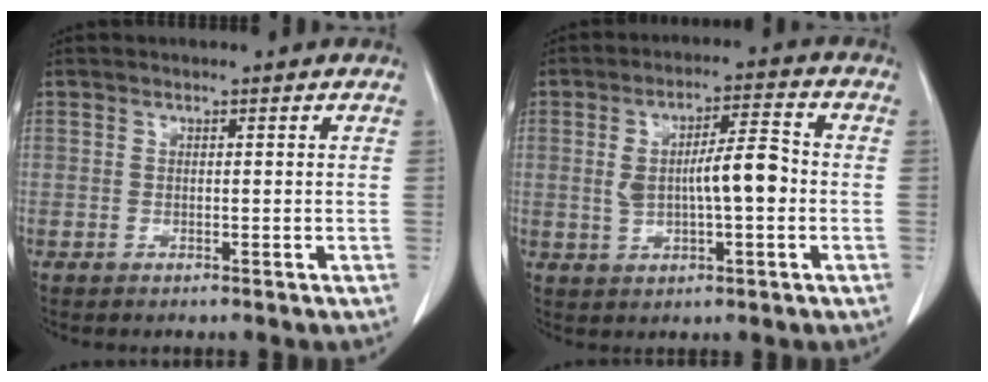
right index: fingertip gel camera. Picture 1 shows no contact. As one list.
[{"total": 8.4, "force": [-0.3, 2.2, 8.1], "torque": [-0.146, 0.019, -0.001]}]